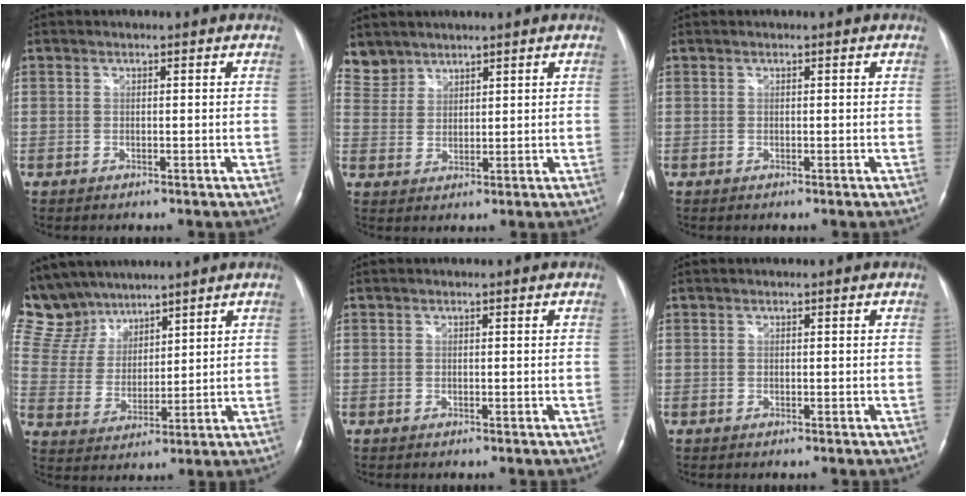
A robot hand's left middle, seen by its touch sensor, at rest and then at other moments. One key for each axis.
{"total": 4.4, "fx": 3.9, "fy": 2.0, "fz": -0.5, "tx": 0.015, "ty": 0.008, "tz": 0.083}
{"total": 0.0}
{"total": 12.0, "fx": 10.5, "fy": 5.5, "fz": 1.6, "tx": -0.048, "ty": 0.020, "tz": 0.220}
{"total": 0.0}
{"total": 0.0}